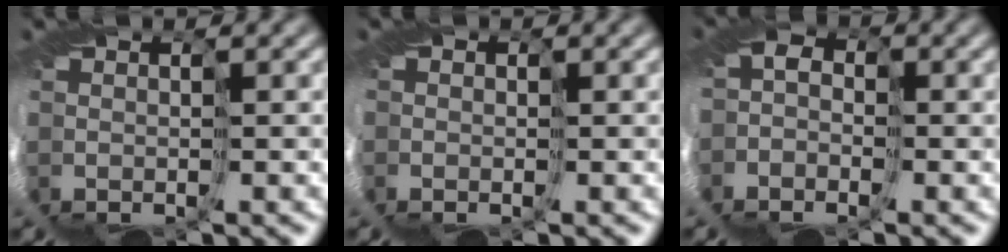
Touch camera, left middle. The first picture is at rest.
{"total": 0.8, "force": [-0.3, 0.7, 0.3], "torque": [-0.009, 0.005, -0.008]}
{"total": 3.3, "force": [-2.0, 2.4, 1.1], "torque": [-0.017, 0.003, -0.037]}